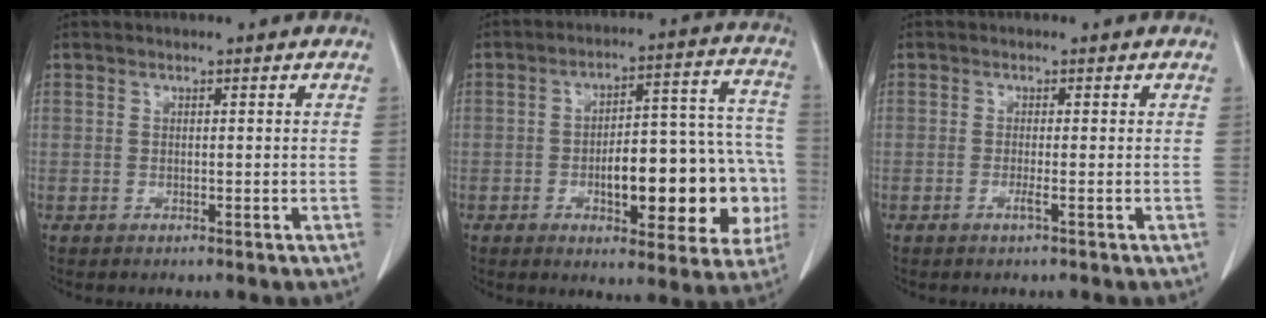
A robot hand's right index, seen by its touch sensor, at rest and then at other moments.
{"total": 18.6, "force": [-4.6, 6.6, 16.8], "torque": [-0.168, 0.047, -0.044]}
{"total": 1.0, "force": [-0.4, -0.2, 0.9], "torque": [-0.016, 0.000, -0.007]}